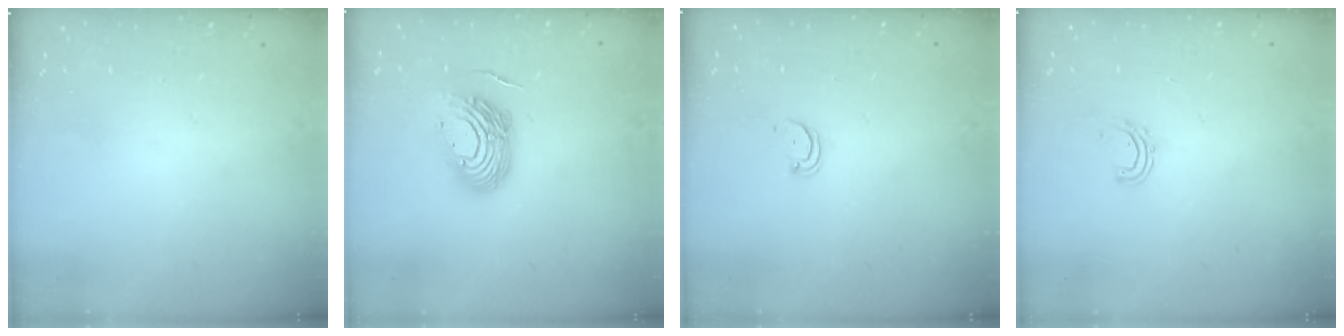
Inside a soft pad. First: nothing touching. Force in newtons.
{"total": 13.3, "press": 13.1, "slide": 2.3}
{"total": 2.5, "press": 2.5, "slide": 0.2}
{"total": 5.0, "press": 4.8, "slide": 1.0}